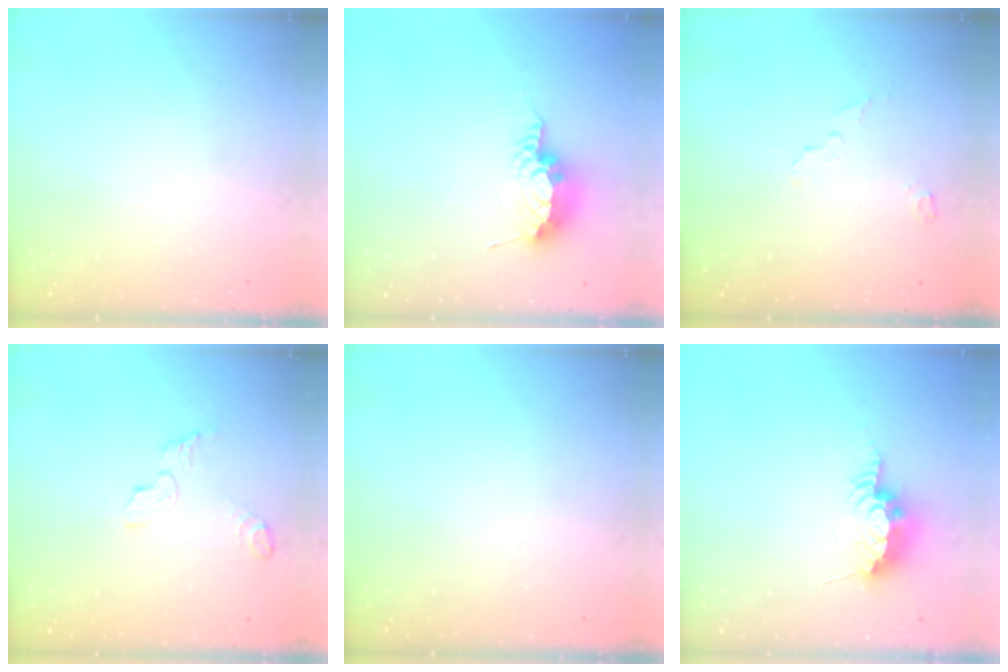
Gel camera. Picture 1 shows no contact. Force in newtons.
{"total": 15.0, "press": 10.7, "slide": 10.4}
{"total": 3.6, "press": 3.6, "slide": 0.3}
{"total": 4.9, "press": 4.9, "slide": 0.1}
{"total": 0.0}
{"total": 8.7, "press": 8.7, "slide": 0.8}